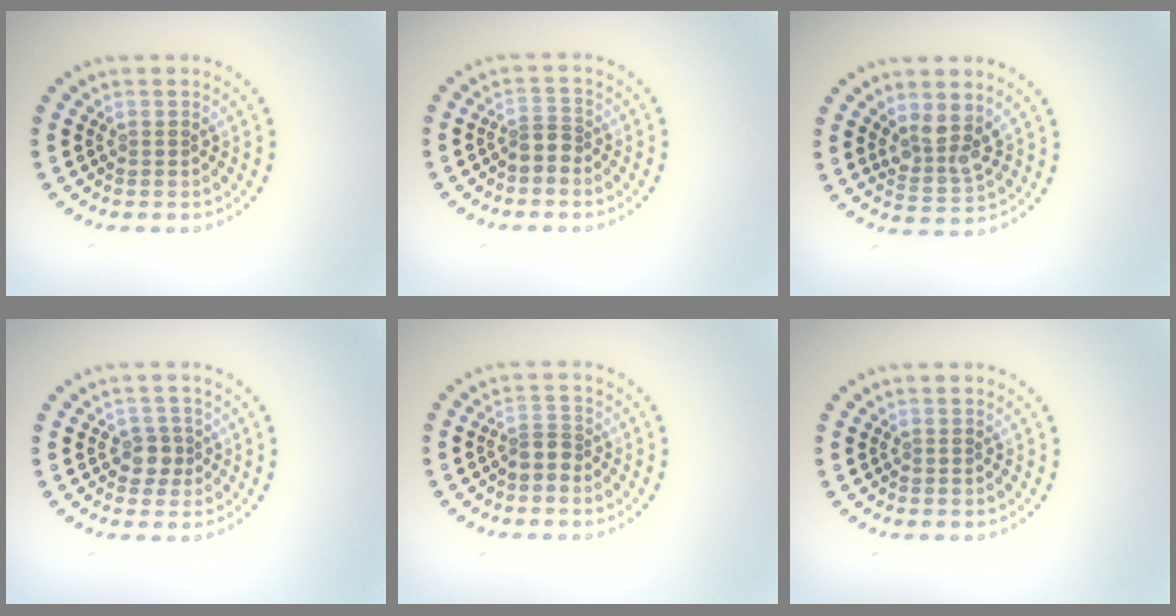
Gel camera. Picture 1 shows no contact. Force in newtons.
{"total": 1.8, "press": 1.2, "slide": 1.3}
{"total": 3.2, "press": 2.7, "slide": 1.7}
{"total": 1.9, "press": 1.6, "slide": 0.9}
{"total": 1.8, "press": 1.2, "slide": 1.3}
{"total": 0.0}